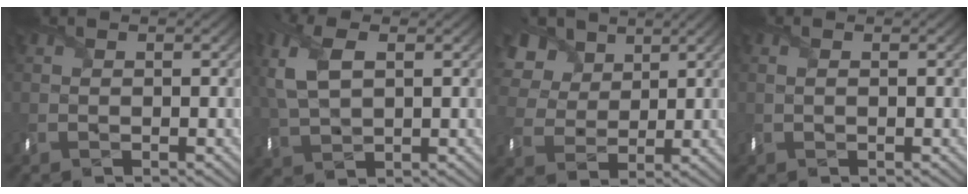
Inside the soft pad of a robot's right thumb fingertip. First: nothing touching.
{"total": 7.5, "force": [2.1, 4.1, 5.9], "torque": [-0.164, 0.009, 0.036]}
{"total": 9.5, "force": [5.0, 6.5, 4.8], "torque": [-0.154, 0.023, 0.087]}
{"total": 1.0, "force": [0.1, 0.4, 0.9], "torque": [-0.018, 0.001, 0.004]}